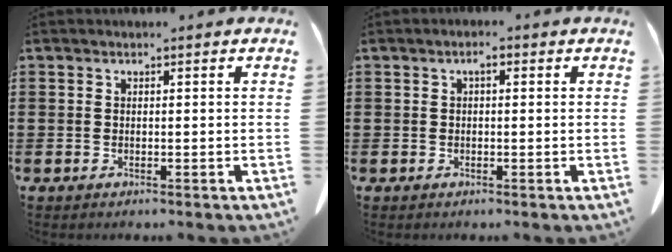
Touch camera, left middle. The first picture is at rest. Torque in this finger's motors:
{"motor_torque": [0.48, -0.38, 0.00, 0.02]}